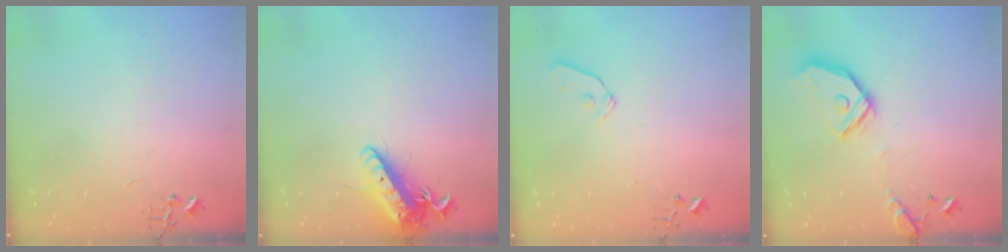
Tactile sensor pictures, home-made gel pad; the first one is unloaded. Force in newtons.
{"total": 13.9, "press": 13.7, "slide": 2.5}
{"total": 8.7, "press": 8.7, "slide": 0.9}
{"total": 16.3, "press": 16.1, "slide": 2.4}